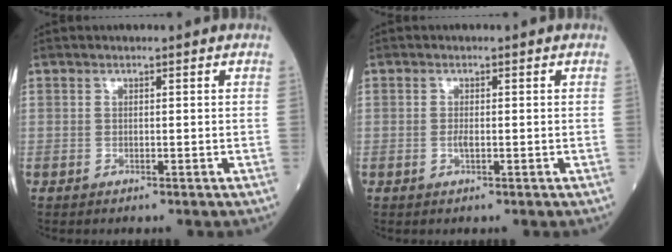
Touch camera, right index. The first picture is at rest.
{"total": 1.0, "force": [-0.3, 0.3, 0.9], "torque": [-0.022, 0.000, -0.007]}